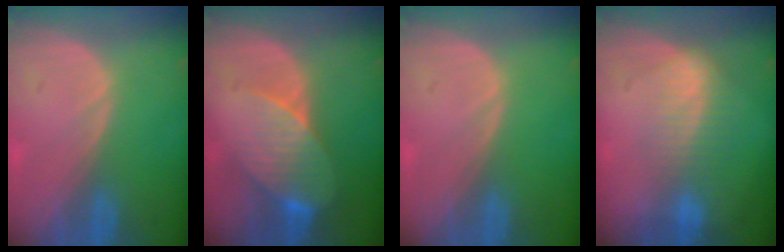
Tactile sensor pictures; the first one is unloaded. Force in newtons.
{"total": 8.4, "press": 7.5, "slide": 3.8}
{"total": 0.0}
{"total": 7.2, "press": 6.2, "slide": 3.8}